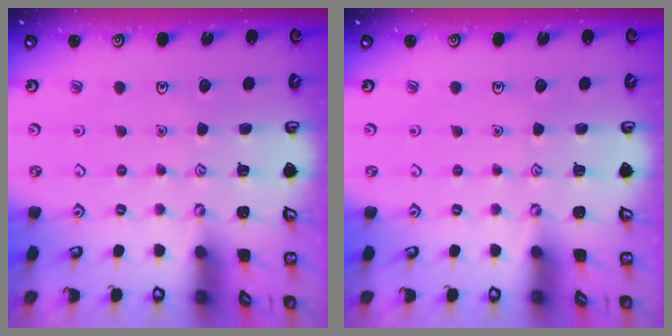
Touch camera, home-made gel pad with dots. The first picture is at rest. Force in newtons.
{"total": 0.0}